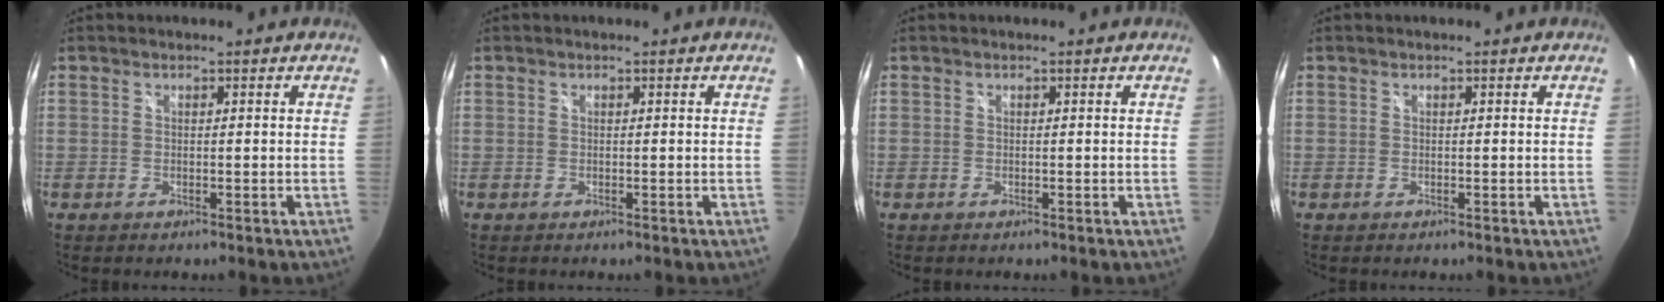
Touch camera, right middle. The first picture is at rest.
{"total": 0.0}
{"total": 0.0}
{"total": 0.0}